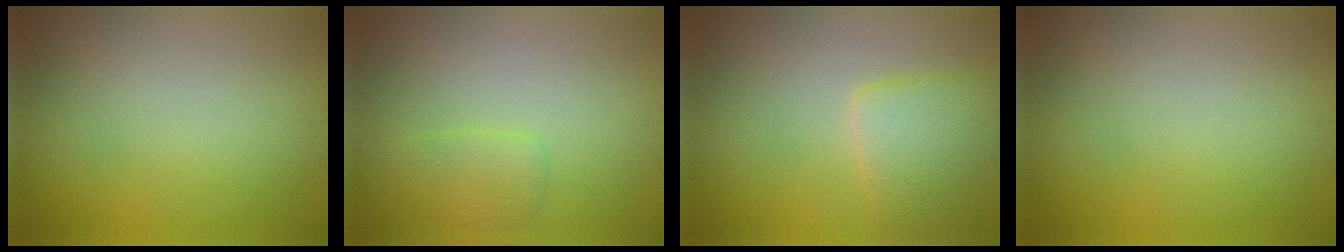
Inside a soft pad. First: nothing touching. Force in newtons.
{"total": 1.9, "press": 1.9, "slide": 0.1}
{"total": 4.4, "press": 4.4, "slide": 0.4}
{"total": 0.0}